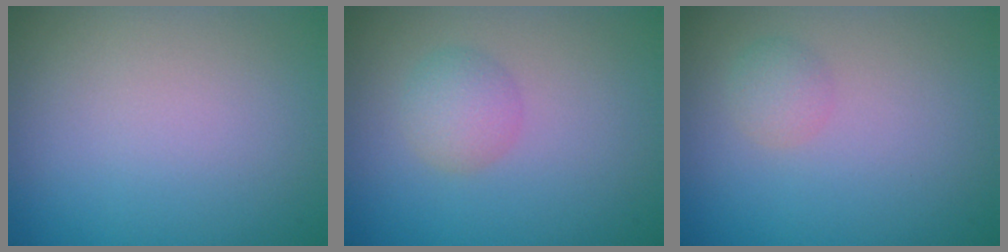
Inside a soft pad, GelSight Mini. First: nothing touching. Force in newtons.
{"total": 2.2, "press": 2.2, "slide": 0.1}
{"total": 1.3, "press": 1.3, "slide": 0.1}